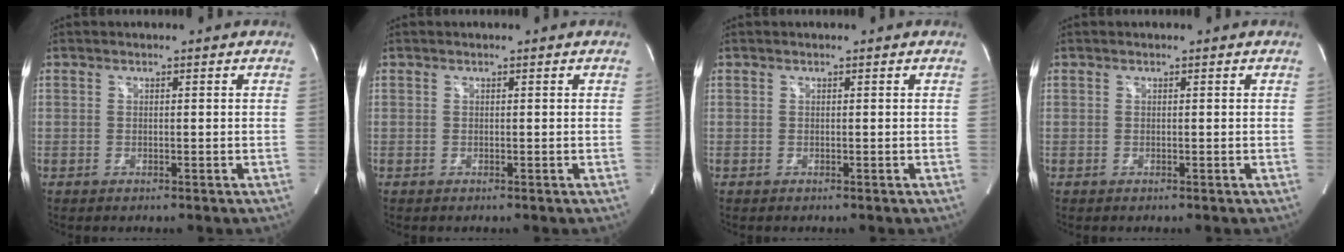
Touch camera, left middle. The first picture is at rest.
{"total": 0.0}
{"total": 0.0}
{"total": 0.0}